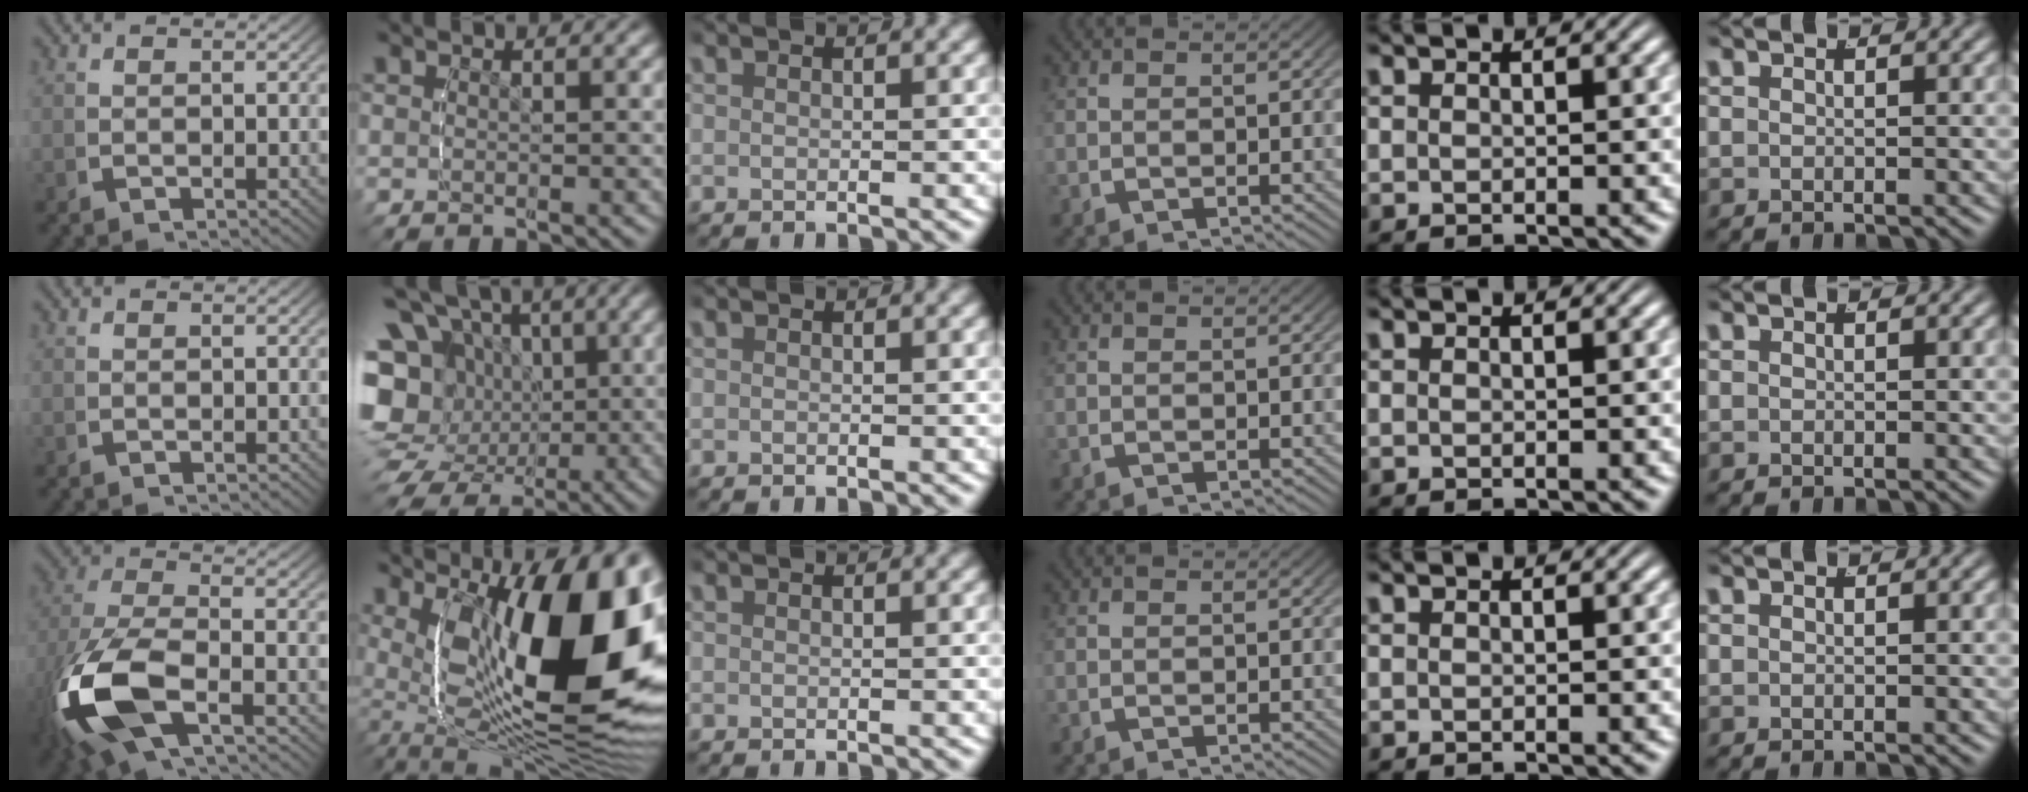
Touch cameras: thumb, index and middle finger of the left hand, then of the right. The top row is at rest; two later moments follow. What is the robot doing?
{"motion": "grasp_and_lifting", "object": "scissors"}